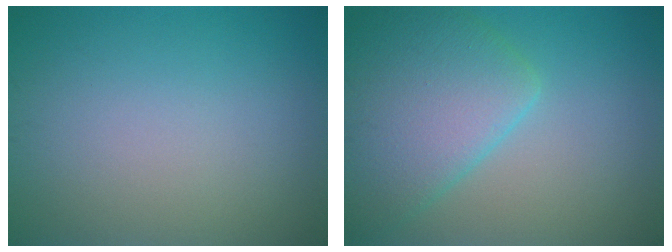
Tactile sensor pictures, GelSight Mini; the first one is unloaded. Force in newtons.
{"total": 7.2, "press": 7.2, "slide": 0.3}